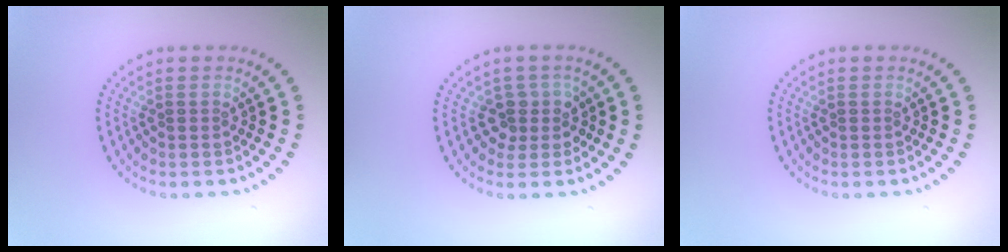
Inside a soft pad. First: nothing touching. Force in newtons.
{"total": 2.3, "press": 1.8, "slide": 1.4}
{"total": 0.0}